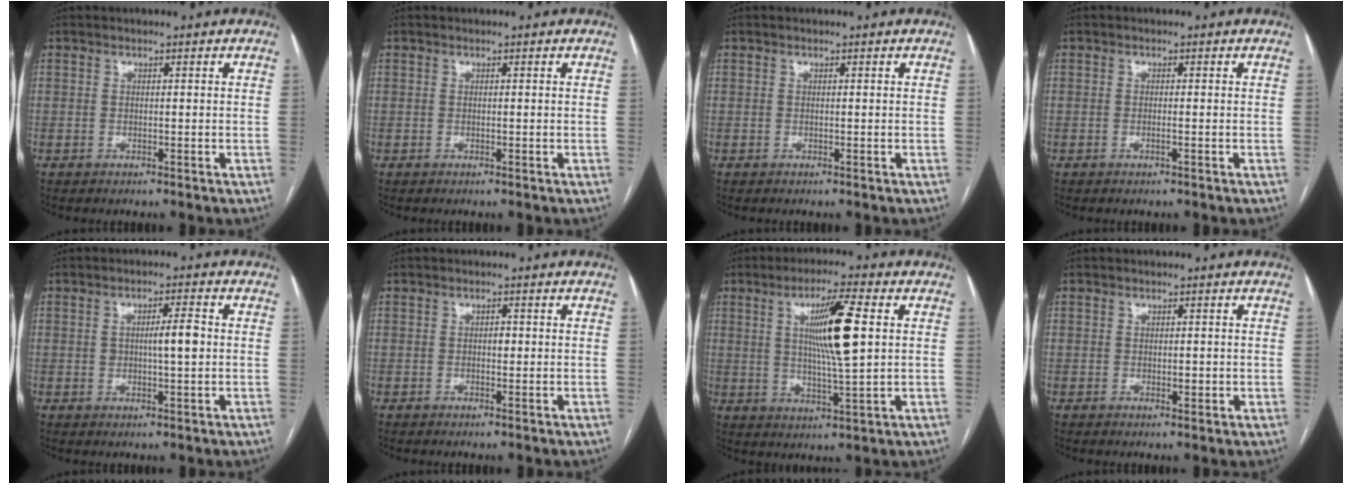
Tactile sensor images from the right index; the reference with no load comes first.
{"total": 0.0}
{"total": 0.0}
{"total": 0.6, "force": [-0.3, 0.0, 0.6], "torque": [-0.013, -0.001, -0.004]}
{"total": 4.6, "force": [0.2, 0.6, 4.6], "torque": [-0.075, 0.003, 0.002]}
{"total": 1.1, "force": [0.0, 0.6, 0.9], "torque": [-0.014, 0.002, 0.000]}
{"total": 10.6, "force": [2.3, 0.4, 10.3], "torque": [-0.181, -0.003, 0.041]}
{"total": 1.6, "force": [-0.1, 0.9, 1.3], "torque": [-0.017, -0.002, 0.001]}